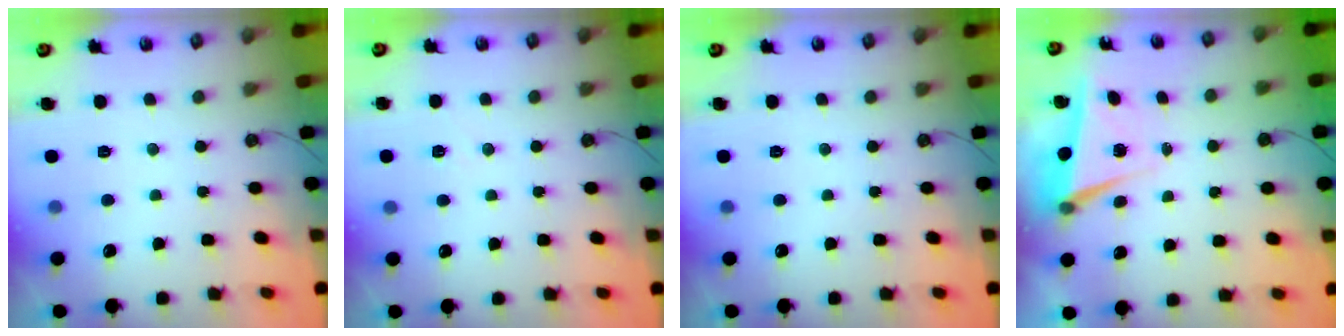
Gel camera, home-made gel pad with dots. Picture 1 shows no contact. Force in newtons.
{"total": 4.4, "press": 4.3, "slide": 0.8}
{"total": 0.0}
{"total": 5.4, "press": 5.3, "slide": 1.2}